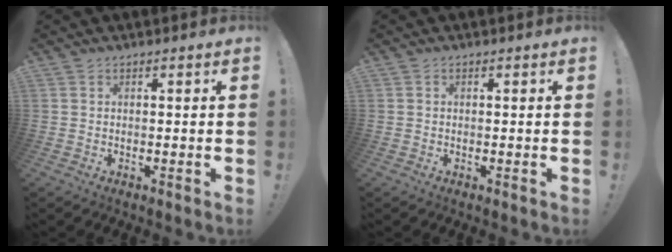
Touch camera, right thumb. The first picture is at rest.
{"total": 0.0}